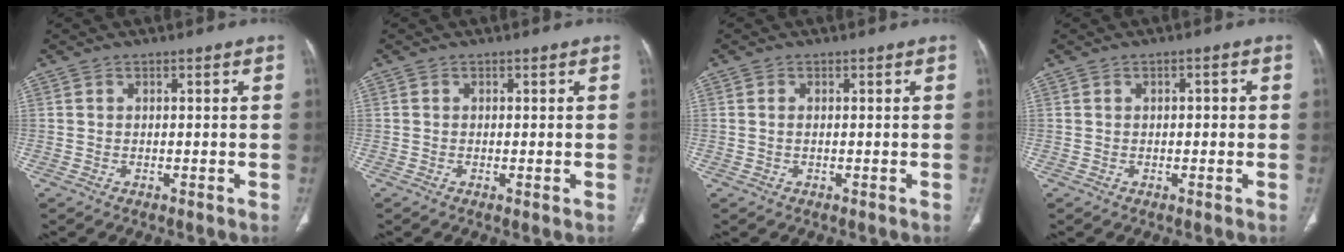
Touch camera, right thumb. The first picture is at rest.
{"total": 0.6, "force": [-0.1, 0.1, 0.6], "torque": [-0.017, -0.004, -0.003]}
{"total": 0.6, "force": [0.0, 0.3, 0.6], "torque": [-0.017, 0.001, 0.002]}
{"total": 1.6, "force": [0.2, 0.9, 1.3], "torque": [-0.016, 0.003, -0.001]}